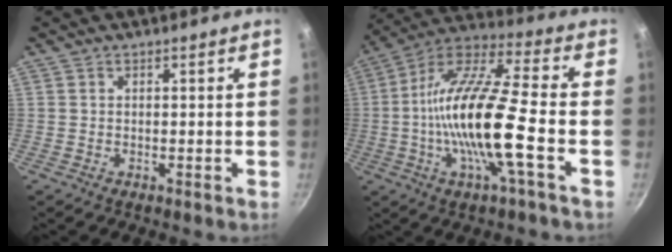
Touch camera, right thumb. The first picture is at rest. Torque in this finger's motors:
{"motor_torque": [0.56, 1.41, 2.49, -0.27, 0.89]}